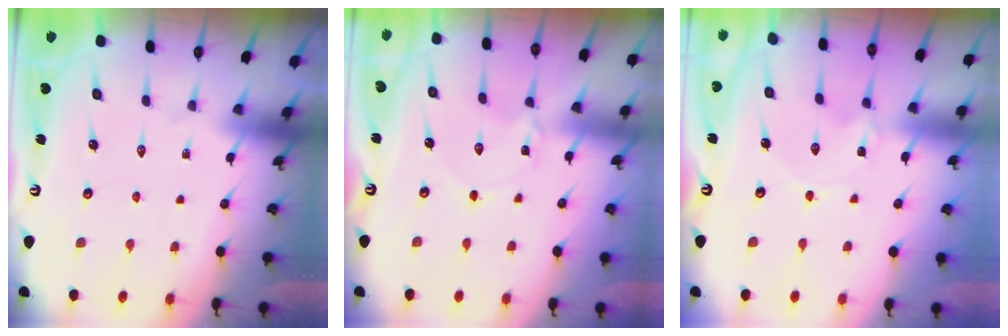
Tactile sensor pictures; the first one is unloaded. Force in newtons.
{"total": 1.6, "press": 1.6, "slide": 0.2}
{"total": 1.1, "press": 1.0, "slide": 0.2}